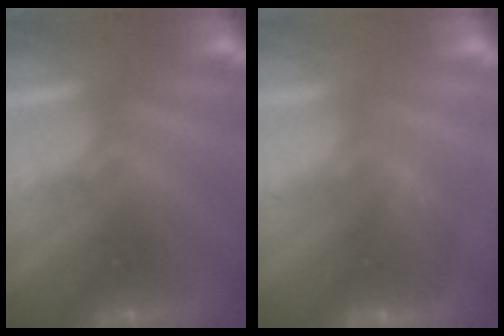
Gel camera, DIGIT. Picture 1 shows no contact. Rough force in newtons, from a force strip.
{"total": 3.0}